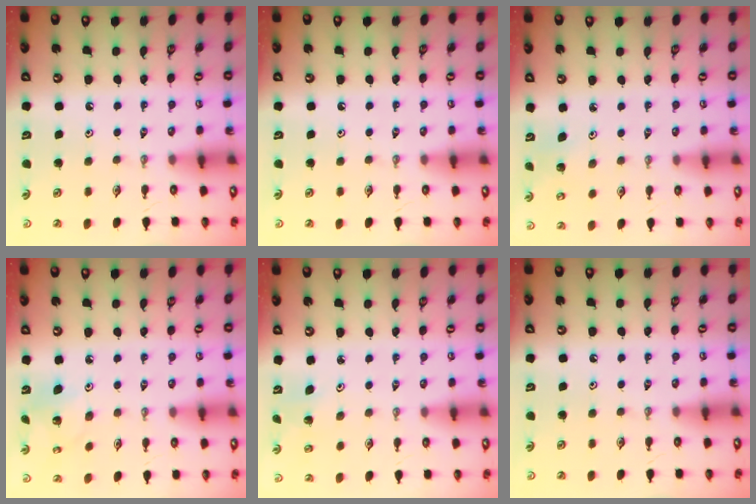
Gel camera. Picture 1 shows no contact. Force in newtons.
{"total": 0.0}
{"total": 2.7, "press": 2.7, "slide": 0.5}
{"total": 4.0, "press": 4.0, "slide": 0.4}
{"total": 1.1, "press": 1.1, "slide": 0.1}
{"total": 0.0}